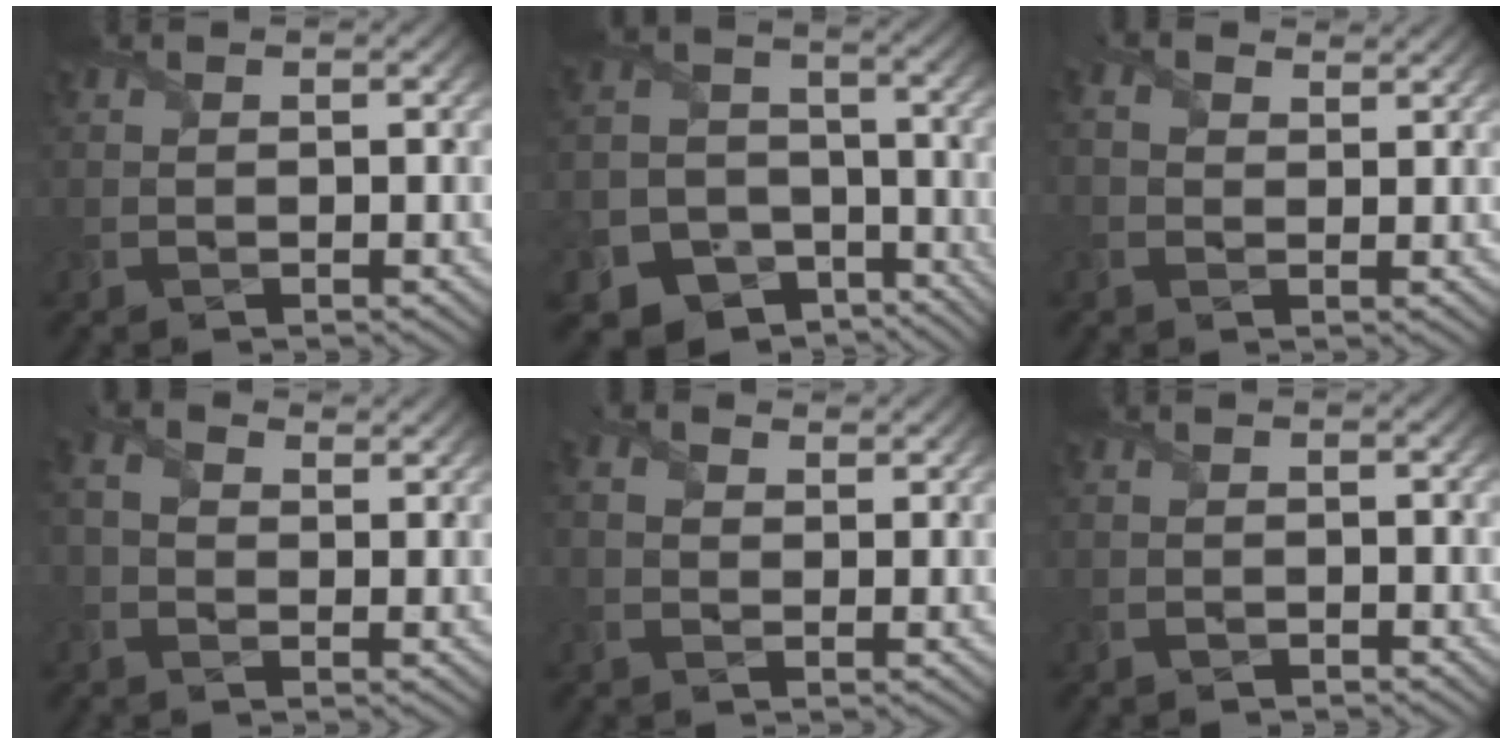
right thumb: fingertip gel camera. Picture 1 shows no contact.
{"total": 12.9, "force": [-8.4, 8.9, 4.1], "torque": [-0.111, -0.044, -0.140]}
{"total": 2.4, "force": [1.0, 1.5, 1.7], "torque": [-0.045, 0.004, 0.014]}
{"total": 3.0, "force": [0.6, 2.1, 2.0], "torque": [-0.052, 0.005, 0.004]}
{"total": 2.3, "force": [0.6, 1.5, 1.6], "torque": [-0.043, 0.004, 0.007]}
{"total": 0.9, "force": [-0.8, 0.1, 0.0], "torque": [0.003, -0.003, -0.019]}